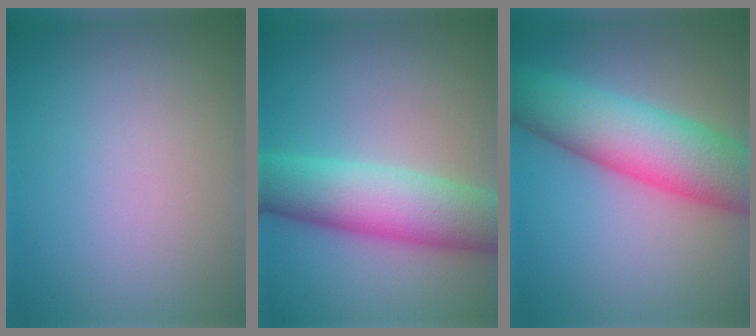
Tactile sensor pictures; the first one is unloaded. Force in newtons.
{"total": 8.3, "press": 8.3, "slide": 0.2}
{"total": 9.9, "press": 9.9, "slide": 0.3}